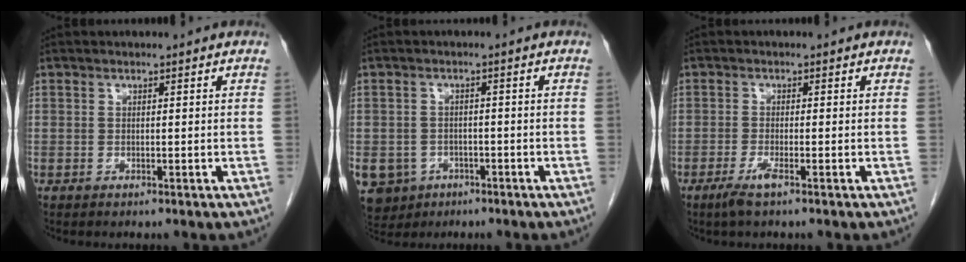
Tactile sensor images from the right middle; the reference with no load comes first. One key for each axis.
{"total": 8.0, "fx": -4.0, "fy": 6.7, "fz": 1.8, "tx": -0.050, "ty": 0.003, "tz": -0.055}
{"total": 2.4, "fx": -1.5, "fy": -0.1, "fz": 1.9, "tx": -0.045, "ty": -0.007, "tz": -0.033}